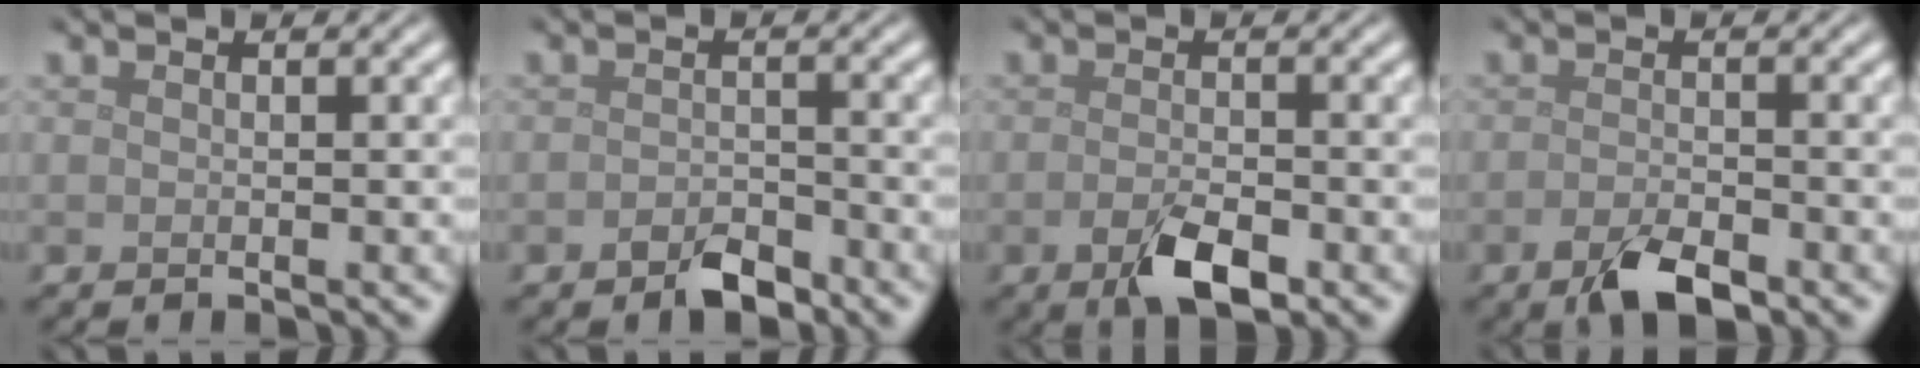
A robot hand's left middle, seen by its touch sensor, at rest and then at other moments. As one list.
[{"total": 2.6, "force": [-1.8, 1.2, 1.4], "torque": [-0.023, 0.003, -0.035]}, {"total": 3.6, "force": [-1.7, 1.5, 2.8], "torque": [-0.053, -0.007, -0.030]}, {"total": 3.5, "force": [-2.1, 1.3, 2.5], "torque": [-0.050, -0.005, -0.041]}]